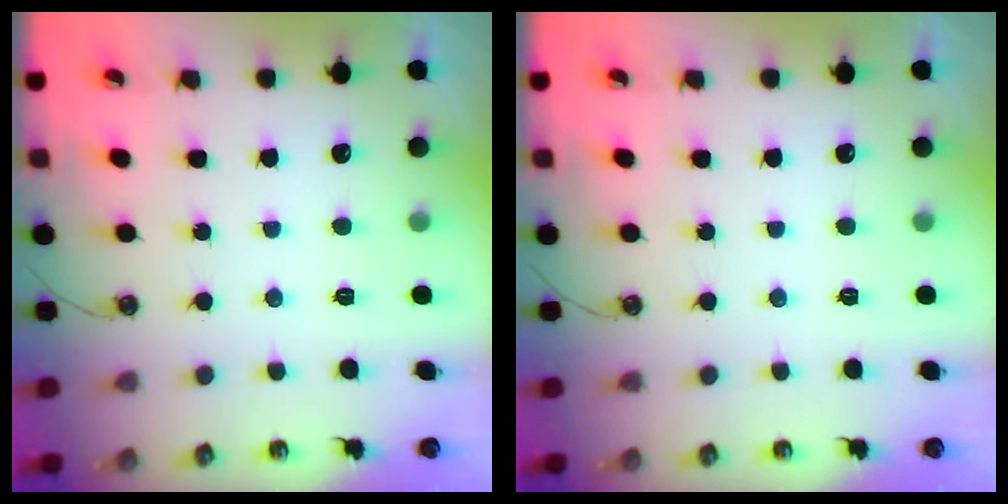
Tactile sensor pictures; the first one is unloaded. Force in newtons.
{"total": 0.0}